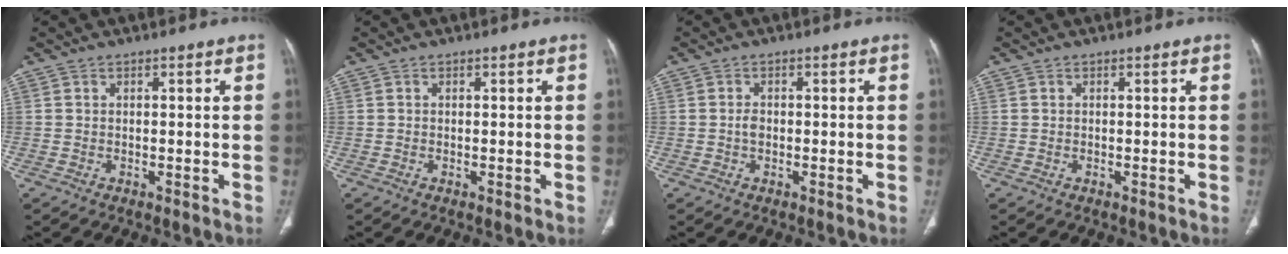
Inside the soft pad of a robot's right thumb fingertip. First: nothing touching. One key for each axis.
{"total": 0.0}
{"total": 1.4, "fx": -0.2, "fy": 1.0, "fz": 1.0, "tx": -0.017, "ty": 0.002, "tz": -0.005}
{"total": 0.0}